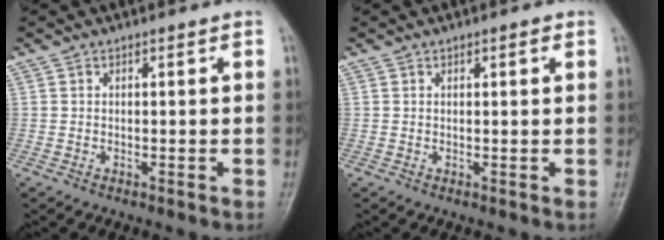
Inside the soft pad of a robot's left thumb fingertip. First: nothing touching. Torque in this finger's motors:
{"motor_torque": [-0.16, -0.05, -0.19, -0.14, 0.03]}